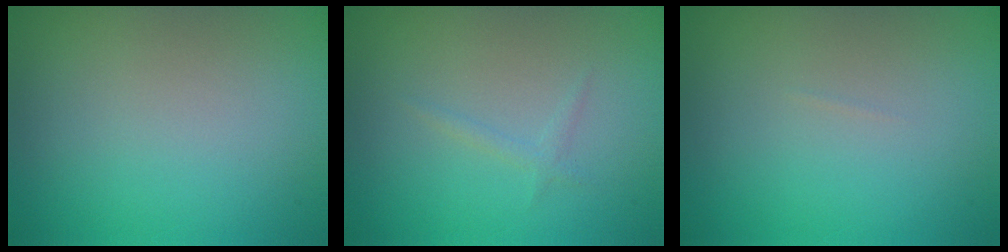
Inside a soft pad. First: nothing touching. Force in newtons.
{"total": 0.7, "press": 0.7, "slide": 0.1}
{"total": 0.0}